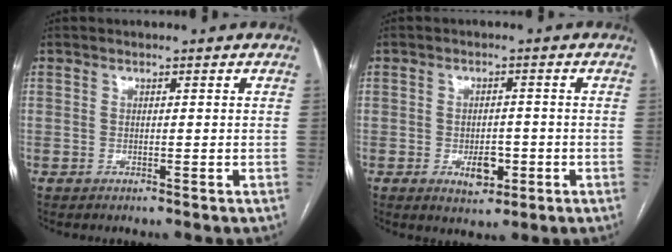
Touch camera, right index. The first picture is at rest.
{"total": 4.5, "force": [-1.6, 2.5, 3.4], "torque": [-0.048, 0.002, -0.016]}